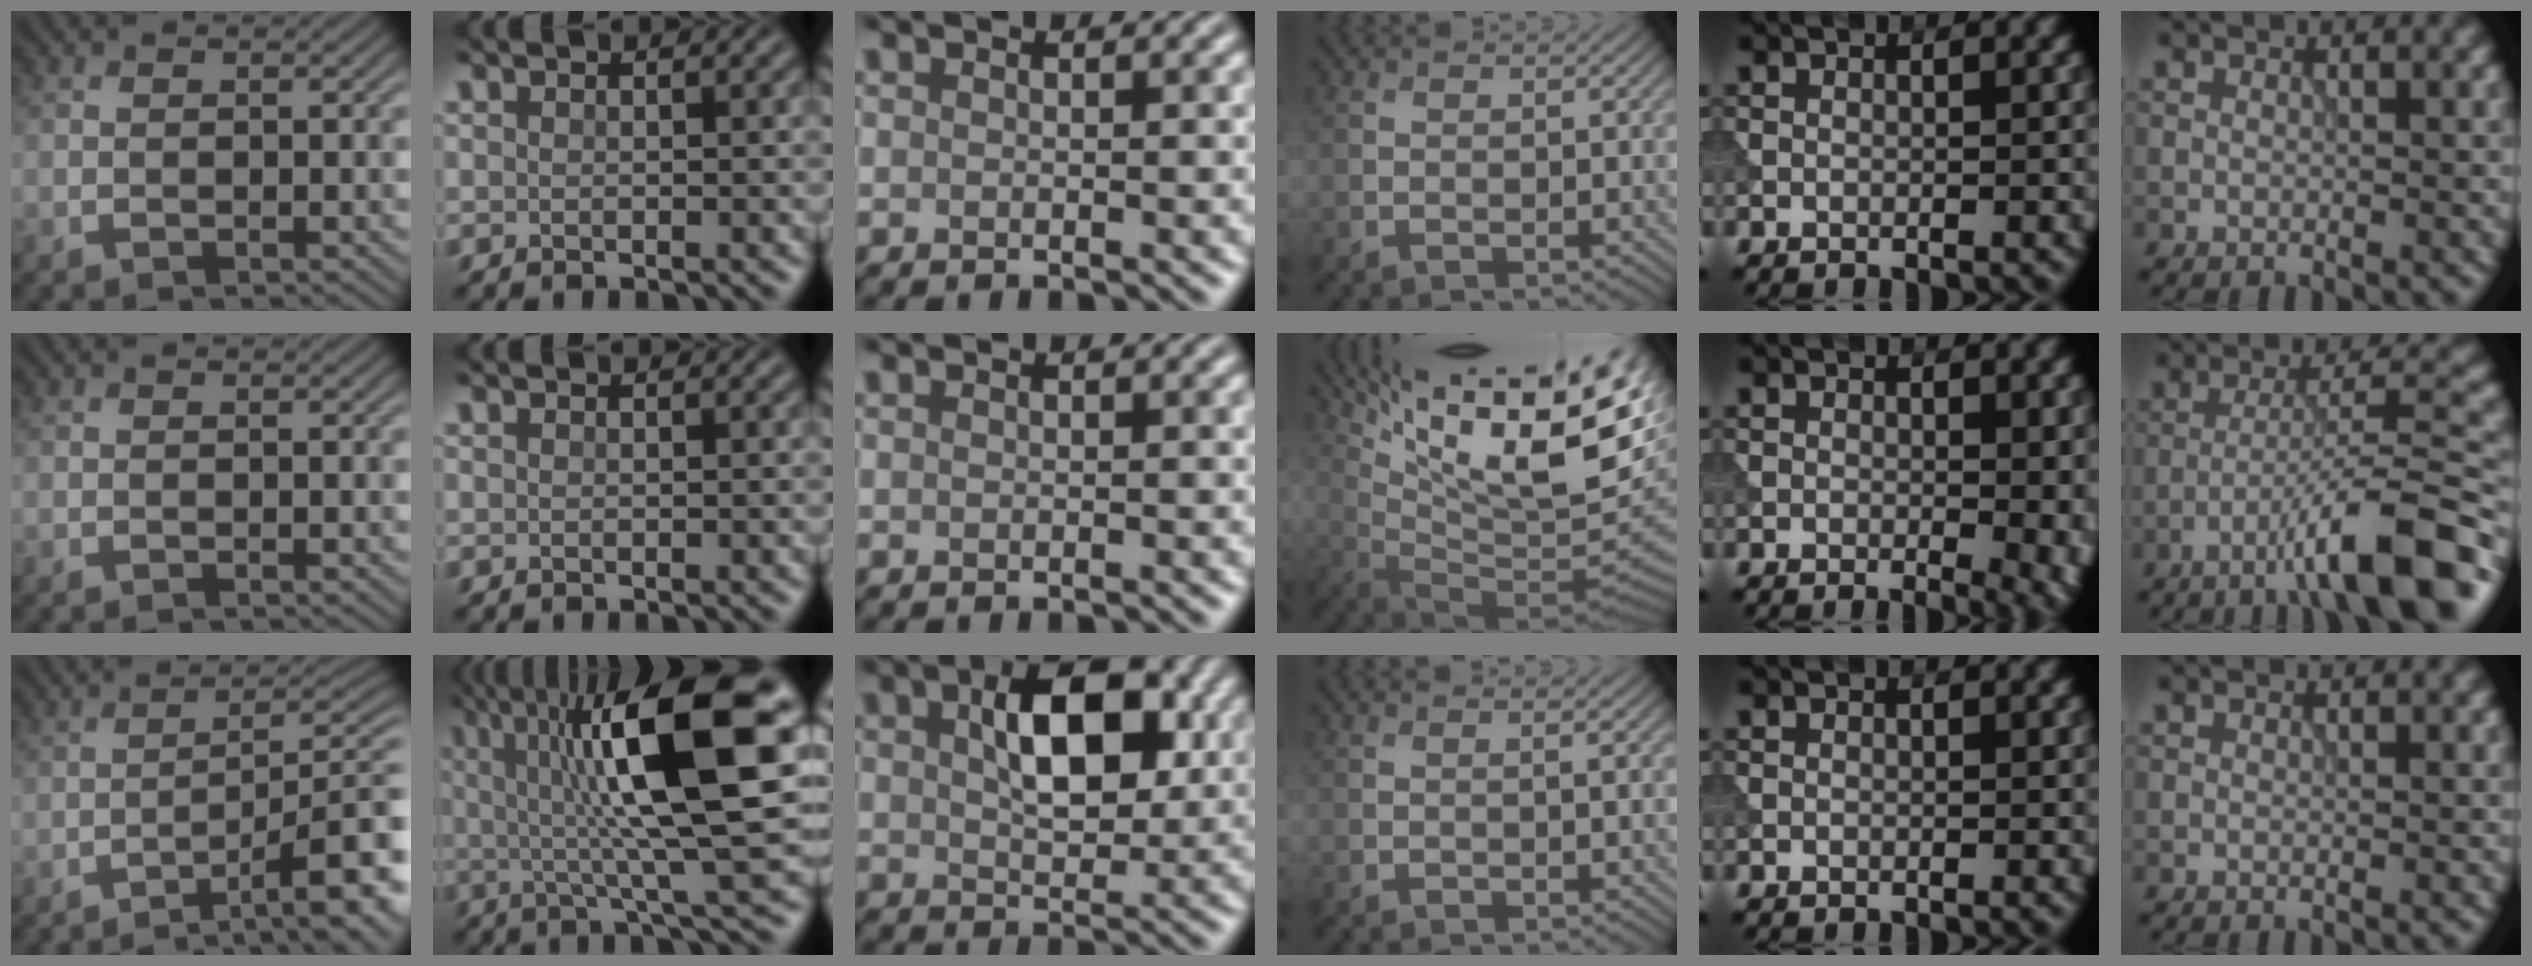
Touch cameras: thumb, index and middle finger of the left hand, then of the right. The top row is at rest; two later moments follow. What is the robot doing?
{"motion": "dispense", "object": "syringe"}